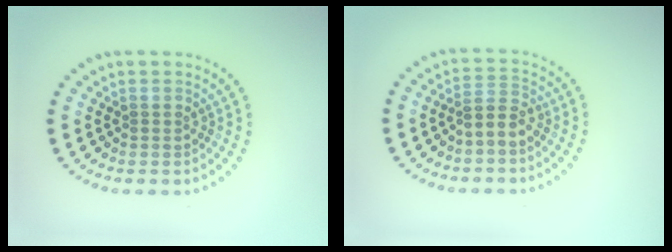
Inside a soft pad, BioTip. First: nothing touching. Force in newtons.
{"total": 2.0, "press": 1.7, "slide": 1.0}